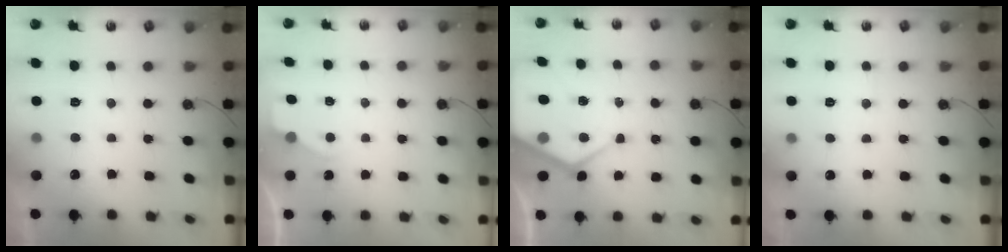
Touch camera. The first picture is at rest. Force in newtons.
{"total": 2.4, "press": 2.4, "slide": 0.4}
{"total": 10.4, "press": 10.3, "slide": 1.1}
{"total": 4.7, "press": 4.7, "slide": 0.6}